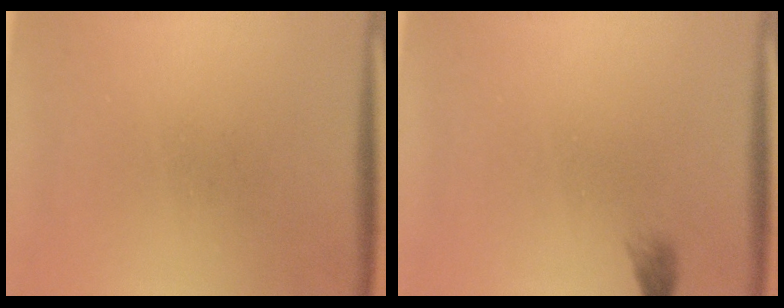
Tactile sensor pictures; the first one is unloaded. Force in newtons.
{"total": 1.0}